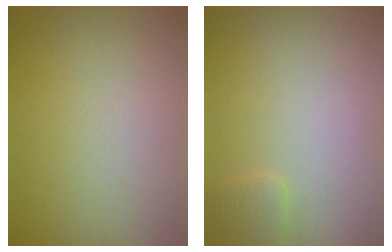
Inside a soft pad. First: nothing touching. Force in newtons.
{"total": 1.2, "press": 1.2, "slide": 0.2}